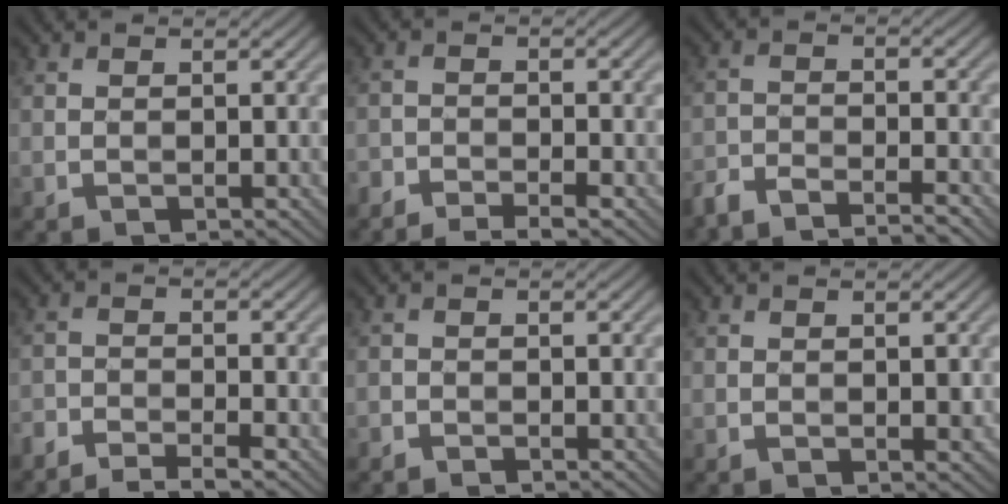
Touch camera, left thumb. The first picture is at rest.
{"total": 3.9, "force": [-3.4, 0.6, 1.8], "torque": [-0.037, -0.002, -0.066]}
{"total": 5.6, "force": [-5.1, 0.8, 2.3], "torque": [-0.049, -0.008, -0.096]}
{"total": 4.6, "force": [-4.1, 0.7, 2.1], "torque": [-0.038, -0.003, -0.078]}
{"total": 1.1, "force": [-1.0, 0.2, 0.2], "torque": [-0.004, -0.003, -0.023]}
{"total": 0.7, "force": [0.0, 0.4, 0.6], "torque": [-0.004, -0.003, 0.000]}